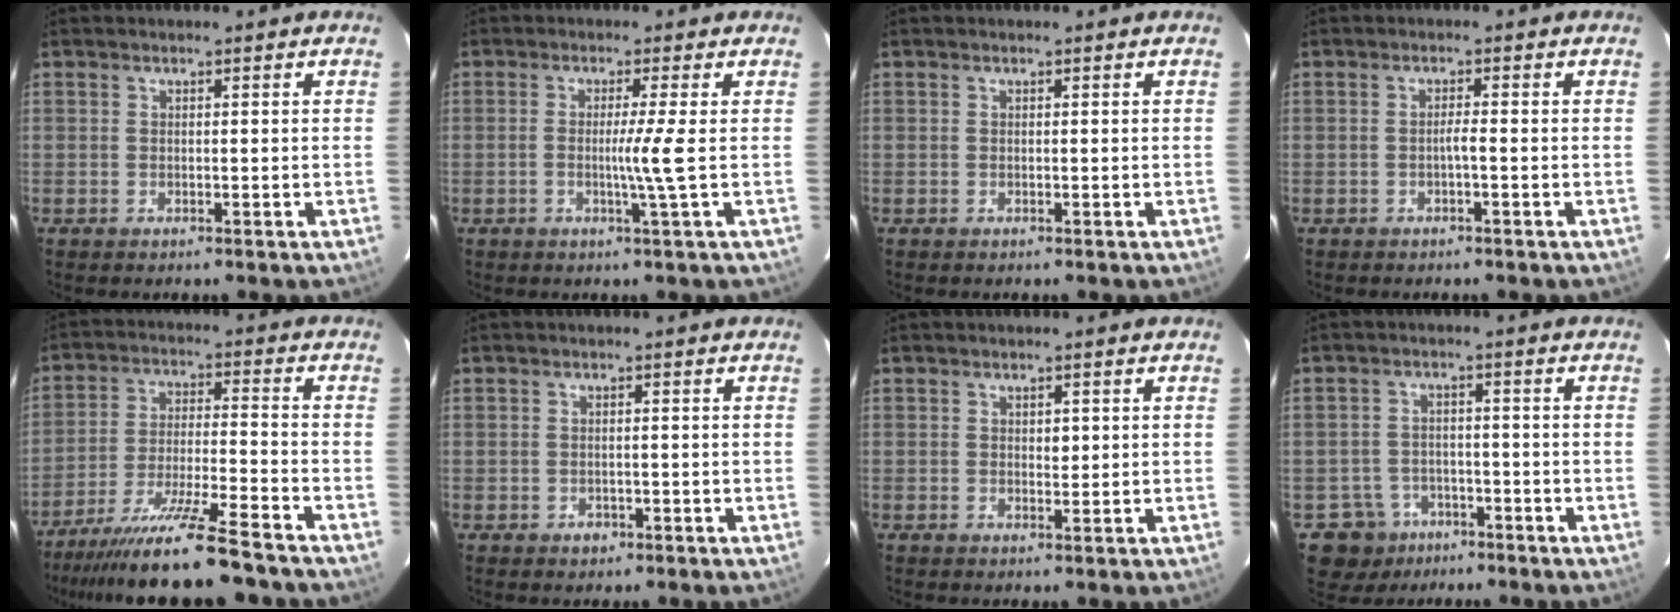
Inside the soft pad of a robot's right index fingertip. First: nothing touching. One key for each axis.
{"total": 3.9, "fx": -0.4, "fy": -1.4, "fz": 3.6, "tx": -0.064, "ty": -0.008, "tz": -0.009}
{"total": 0.0}
{"total": 1.3, "fx": -0.5, "fy": -0.1, "fz": 1.1, "tx": -0.020, "ty": 0.002, "tz": -0.009}
{"total": 14.7, "fx": -12.2, "fy": -0.5, "fz": 8.2, "tx": -0.151, "ty": -0.028, "tz": -0.204}
{"total": 1.7, "fx": -0.8, "fy": 1.5, "fz": 0.4, "tx": -0.005, "ty": 0.005, "tz": -0.009}
{"total": 1.3, "fx": 0.3, "fy": 0.8, "fz": 1.0, "tx": -0.011, "ty": -0.001, "tz": 0.005}
{"total": 6.5, "fx": -3.6, "fy": 5.5, "fz": 0.1, "tx": -0.001, "ty": 0.010, "tz": -0.049}